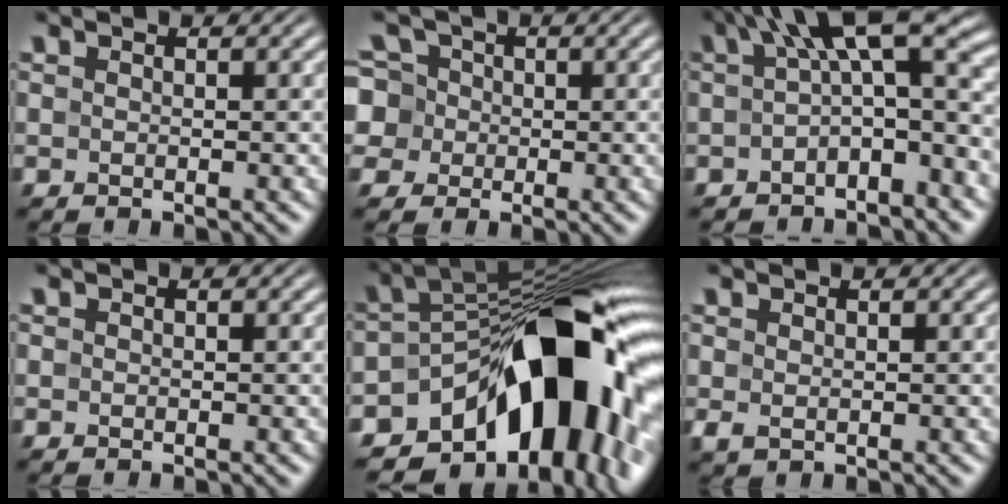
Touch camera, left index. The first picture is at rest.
{"total": 7.1, "force": [1.1, 6.3, 2.9], "torque": [-0.057, 0.041, -0.020]}
{"total": 7.9, "force": [0.7, 2.7, 7.4], "torque": [-0.103, 0.019, -0.002]}
{"total": 0.0}
{"total": 16.3, "force": [-6.0, 9.2, 12.0], "torque": [-0.142, 0.004, -0.104]}
{"total": 1.1, "force": [0.3, 0.8, 0.7], "torque": [-0.018, -0.002, 0.008]}